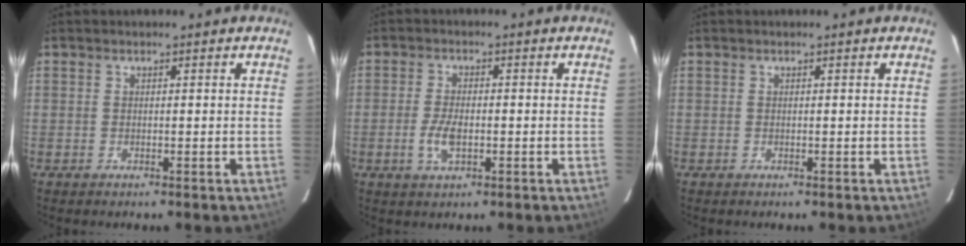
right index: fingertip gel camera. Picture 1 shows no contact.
{"total": 4.5, "force": [-1.2, 2.1, 3.8], "torque": [-0.081, -0.002, -0.022]}
{"total": 0.0}